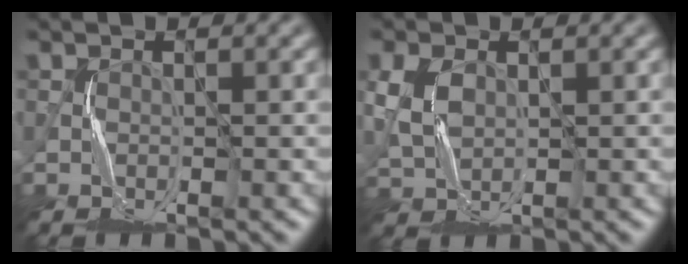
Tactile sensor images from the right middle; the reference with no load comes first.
{"total": 3.8, "force": [0.7, 2.6, 2.6], "torque": [-0.077, 0.005, 0.017]}